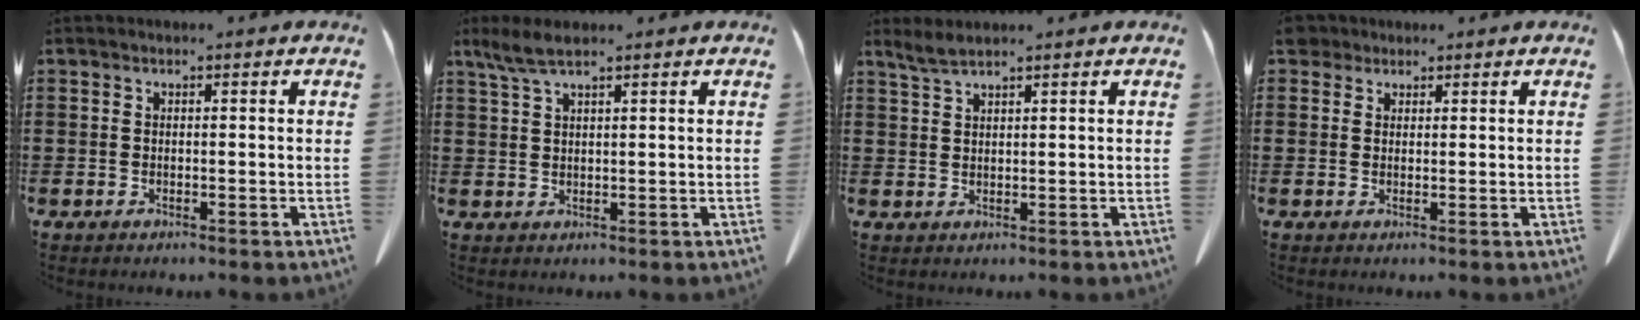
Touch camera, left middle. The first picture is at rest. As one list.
[{"total": 3.3, "force": [2.3, 0.7, 2.3], "torque": [-0.050, 0.002, 0.042]}, {"total": 2.0, "force": [1.7, 0.0, 1.0], "torque": [-0.024, 0.001, 0.033]}, {"total": 2.2, "force": [1.7, 1.3, 0.3], "torque": [-0.014, 0.008, 0.034]}]